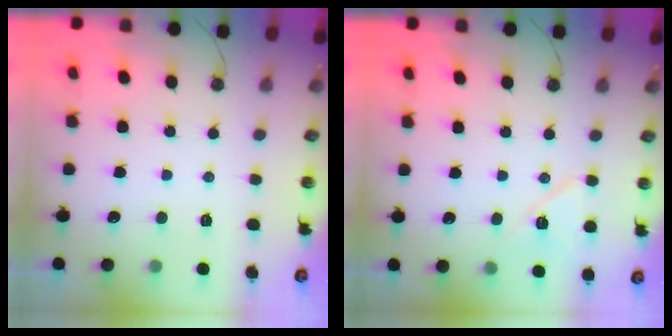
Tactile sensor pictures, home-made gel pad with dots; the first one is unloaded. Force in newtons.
{"total": 8.7, "press": 8.4, "slide": 1.9}